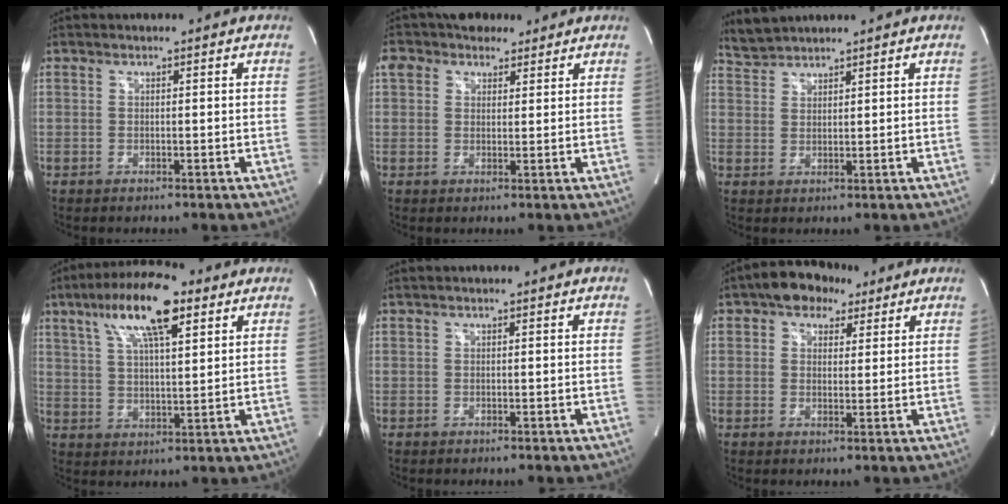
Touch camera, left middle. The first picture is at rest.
{"total": 6.6, "force": [4.3, 4.3, 2.5], "torque": [-0.052, 0.036, 0.081]}
{"total": 3.2, "force": [3.2, 0.1, -0.3], "torque": [-0.007, 0.013, 0.068]}
{"total": 13.0, "force": [6.9, 3.0, 10.5], "torque": [-0.194, 0.022, 0.120]}
{"total": 0.0}
{"total": 6.5, "force": [3.9, 4.1, 3.2], "torque": [-0.046, 0.027, 0.060]}